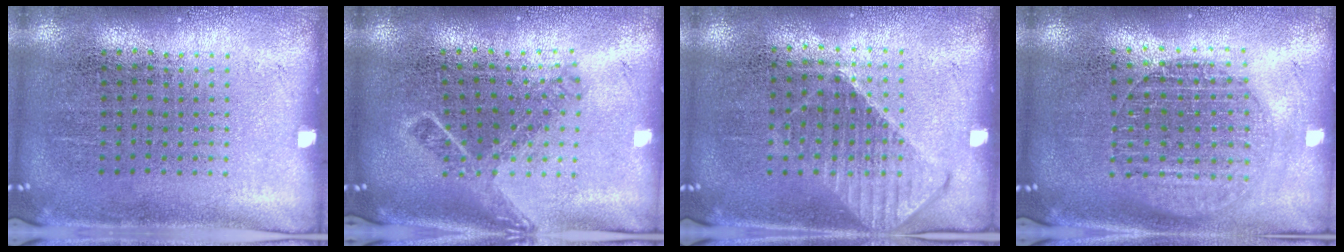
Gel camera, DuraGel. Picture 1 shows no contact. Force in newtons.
{"total": 1.7, "press": 1.2, "slide": 1.1}
{"total": 1.2, "press": 1.1, "slide": 0.4}
{"total": 1.6, "press": 1.4, "slide": 0.8}